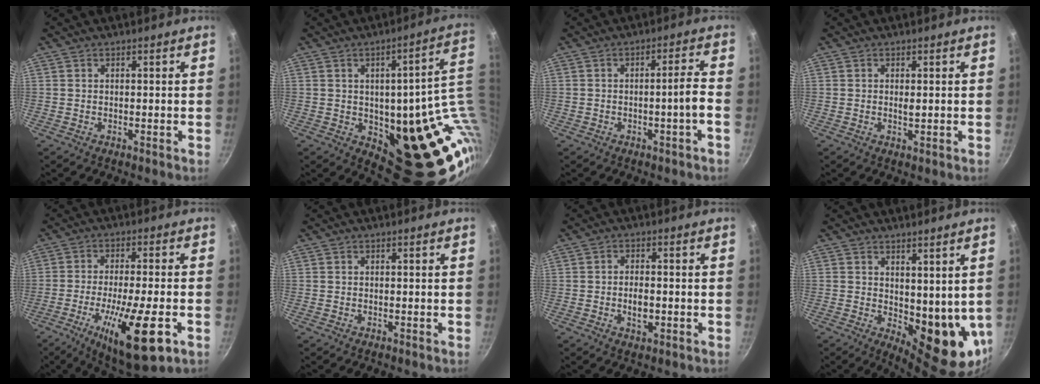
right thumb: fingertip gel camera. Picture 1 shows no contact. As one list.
[{"total": 22.8, "force": [2.2, 11.9, 19.4], "torque": [-0.168, -0.016, 0.059]}, {"total": 4.2, "force": [-1.5, -0.3, 3.9], "torque": [-0.063, 0.021, -0.018]}, {"total": 1.1, "force": [0.1, 0.4, 1.0], "torque": [-0.018, -0.002, 0.001]}, {"total": 16.8, "force": [-6.4, 4.0, 15.0], "torque": [-0.247, 0.006, -0.103]}, {"total": 0.0}, {"total": 4.1, "force": [-0.9, 2.2, 3.4], "torque": [-0.051, 0.007, -0.016]}, {"total": 11.4, "force": [2.1, 5.6, 9.6], "torque": [-0.103, -0.035, 0.044]}]